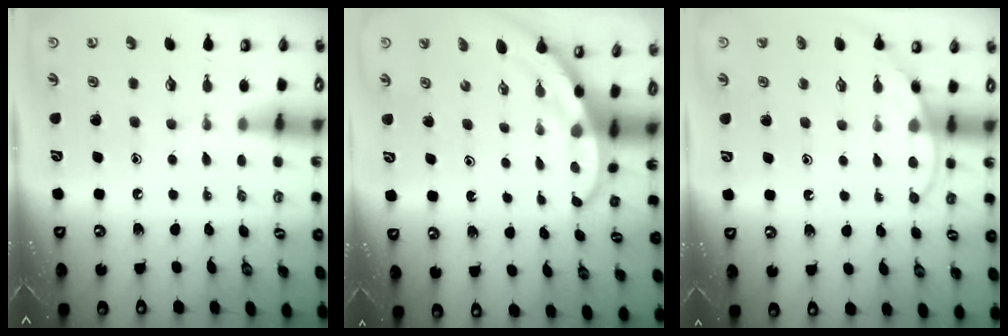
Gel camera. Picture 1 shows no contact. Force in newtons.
{"total": 3.3, "press": 3.3, "slide": 0.1}
{"total": 6.9, "press": 6.8, "slide": 0.6}